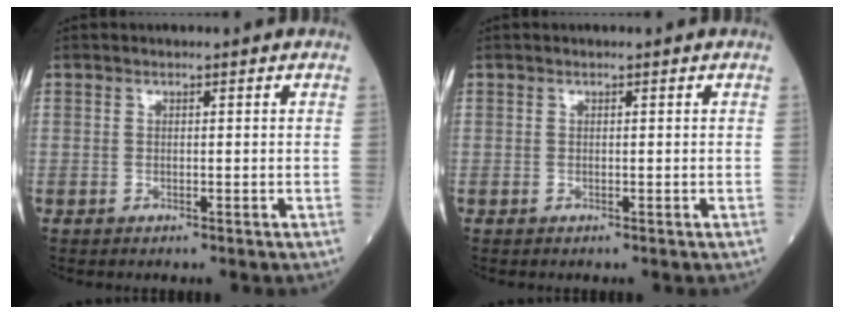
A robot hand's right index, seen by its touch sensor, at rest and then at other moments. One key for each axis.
{"total": 0.0}